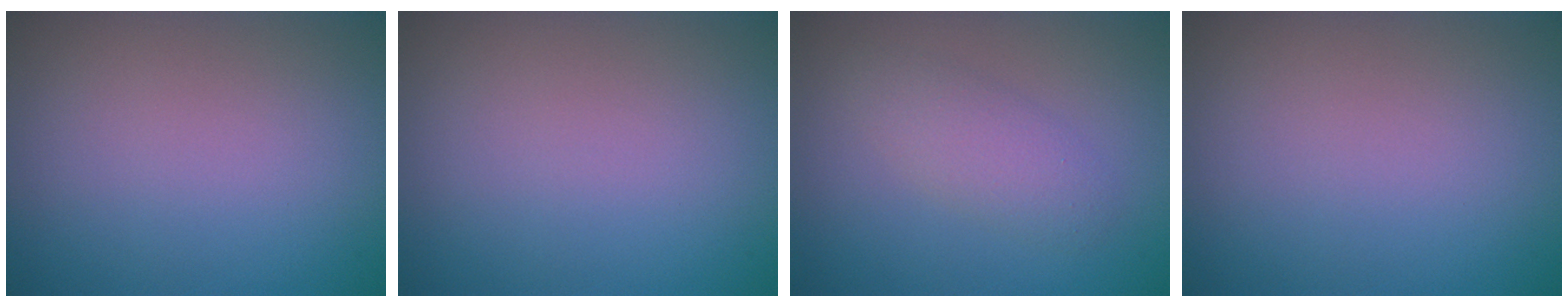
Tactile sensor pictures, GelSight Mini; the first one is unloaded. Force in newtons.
{"total": 0.0}
{"total": 2.5, "press": 2.5, "slide": 0.1}
{"total": 0.0}